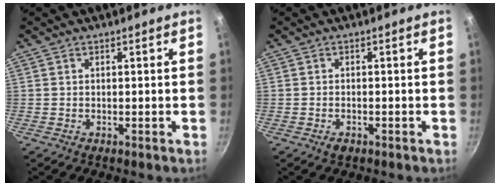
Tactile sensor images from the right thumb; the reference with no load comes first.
{"total": 1.6, "force": [-1.0, 0.9, 1.0], "torque": [-0.019, 0.006, -0.016]}